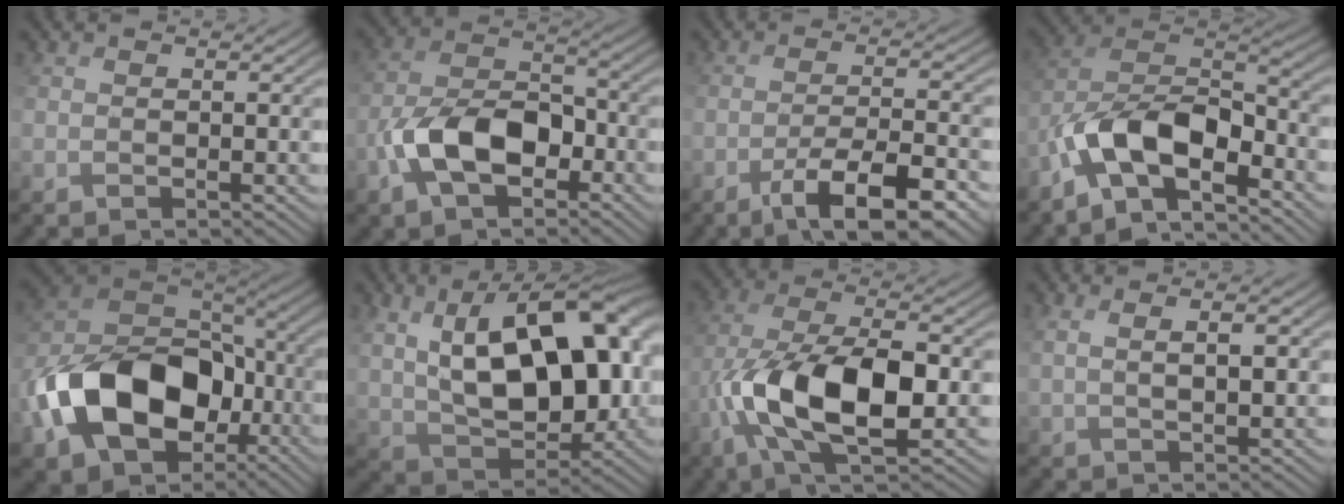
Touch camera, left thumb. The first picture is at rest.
{"total": 9.2, "force": [-3.6, 5.2, 6.8], "torque": [-0.134, 0.012, -0.078]}
{"total": 9.7, "force": [-6.0, 2.3, 7.3], "torque": [-0.124, 0.002, -0.095]}
{"total": 11.1, "force": [-6.1, 4.8, 8.0], "torque": [-0.151, 0.004, -0.136]}
{"total": 15.9, "force": [-5.4, 10.8, 10.3], "torque": [-0.197, -0.023, -0.105]}
{"total": 17.0, "force": [3.5, 9.6, 13.6], "torque": [-0.233, 0.006, 0.063]}
{"total": 13.1, "force": [-3.1, 5.7, 11.3], "torque": [-0.236, -0.011, -0.061]}
{"total": 4.4, "force": [1.9, 1.3, 3.8], "torque": [-0.066, -0.001, 0.030]}